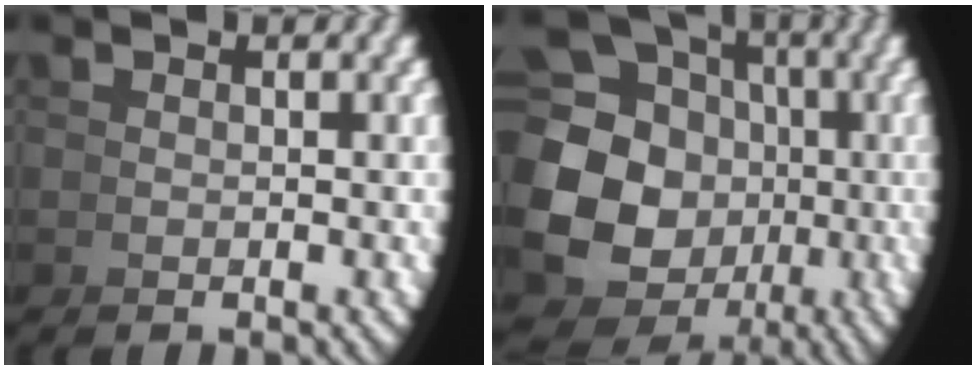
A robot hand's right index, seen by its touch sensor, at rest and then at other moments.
{"total": 16.0, "force": [0.6, 13.9, 7.8], "torque": [-0.166, -0.049, 0.013]}